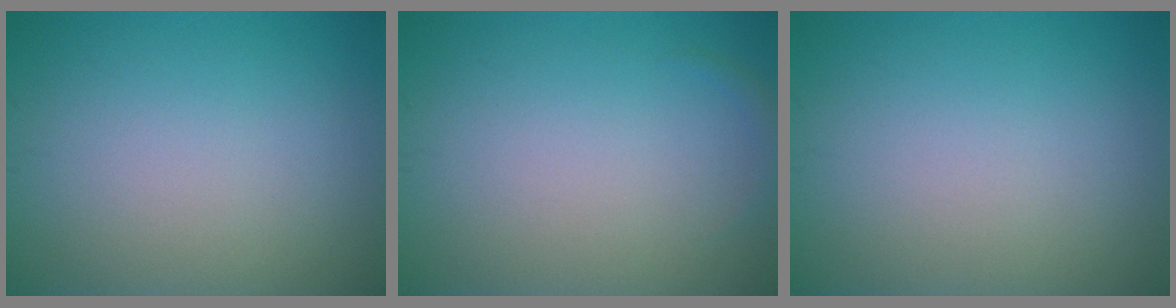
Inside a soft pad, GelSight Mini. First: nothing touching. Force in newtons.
{"total": 0.6, "press": 0.6, "slide": 0.1}
{"total": 0.0}